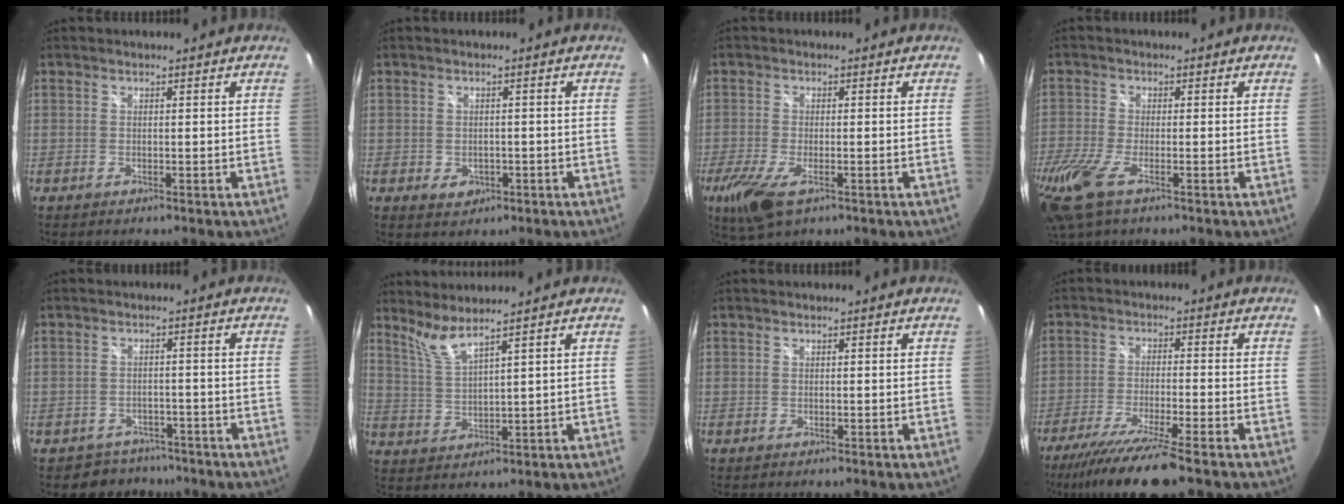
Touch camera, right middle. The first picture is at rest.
{"total": 2.8, "force": [-0.8, 2.3, 1.5], "torque": [-0.026, -0.003, -0.007]}
{"total": 7.9, "force": [-4.2, 2.9, 6.1], "torque": [-0.142, -0.030, -0.078]}
{"total": 13.2, "force": [-7.2, 5.1, 9.8], "torque": [-0.234, -0.055, -0.141]}
{"total": 5.6, "force": [-4.5, 3.4, 0.1], "torque": [-0.009, 0.017, -0.063]}
{"total": 5.1, "force": [4.4, -1.0, 2.4], "torque": [-0.050, -0.006, 0.094]}
{"total": 0.0}
{"total": 12.9, "force": [-10.2, -0.3, 7.8], "torque": [-0.164, -0.034, -0.175]}